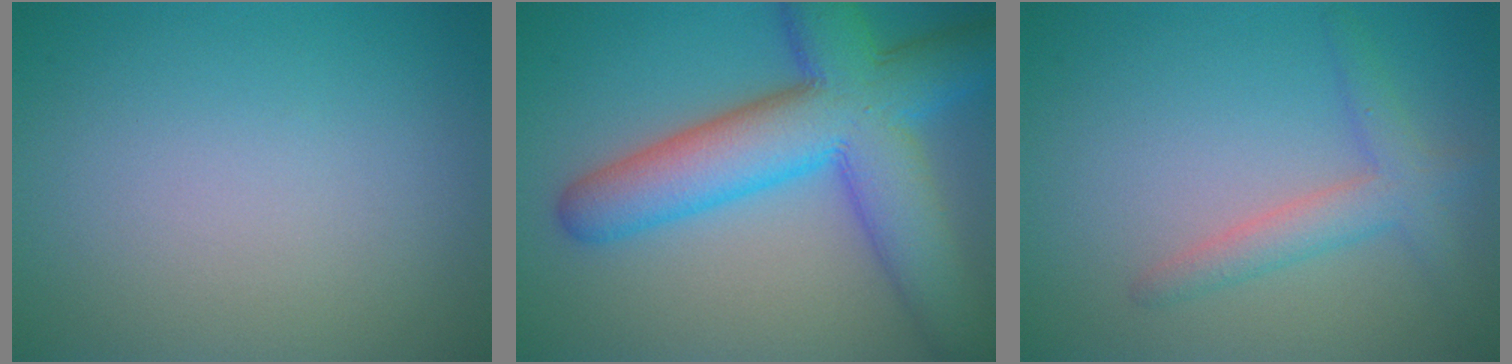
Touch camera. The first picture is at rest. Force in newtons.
{"total": 10.6, "press": 10.6, "slide": 0.3}
{"total": 2.7, "press": 2.7, "slide": 0.3}